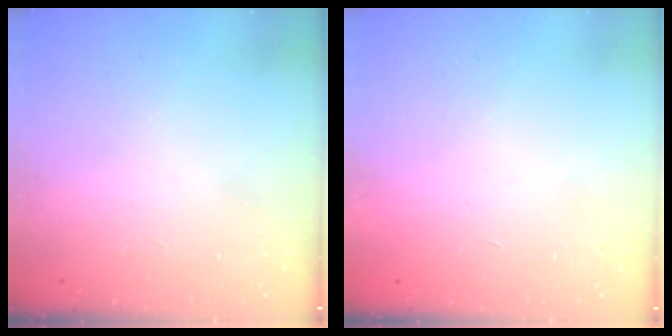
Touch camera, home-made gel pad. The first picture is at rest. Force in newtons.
{"total": 1.7, "press": 1.7, "slide": 0.1}